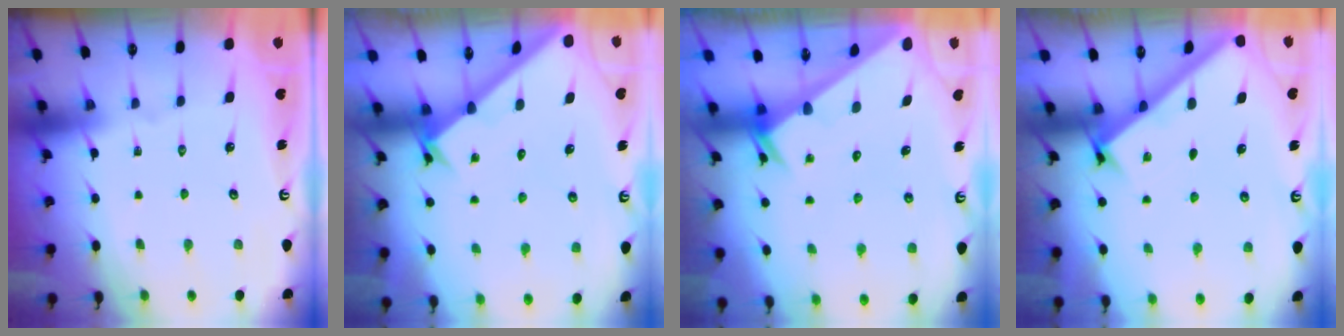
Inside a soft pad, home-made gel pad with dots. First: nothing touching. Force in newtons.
{"total": 2.2, "press": 2.2, "slide": 0.2}
{"total": 2.5, "press": 2.5, "slide": 0.1}
{"total": 2.8, "press": 2.8, "slide": 0.3}